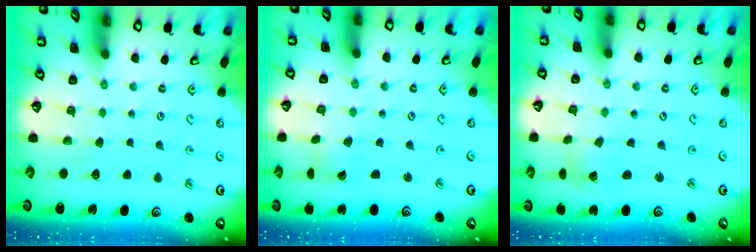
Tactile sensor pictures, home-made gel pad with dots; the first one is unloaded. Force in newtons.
{"total": 1.1, "press": 1.1, "slide": 0.1}
{"total": 2.3, "press": 2.3, "slide": 0.2}